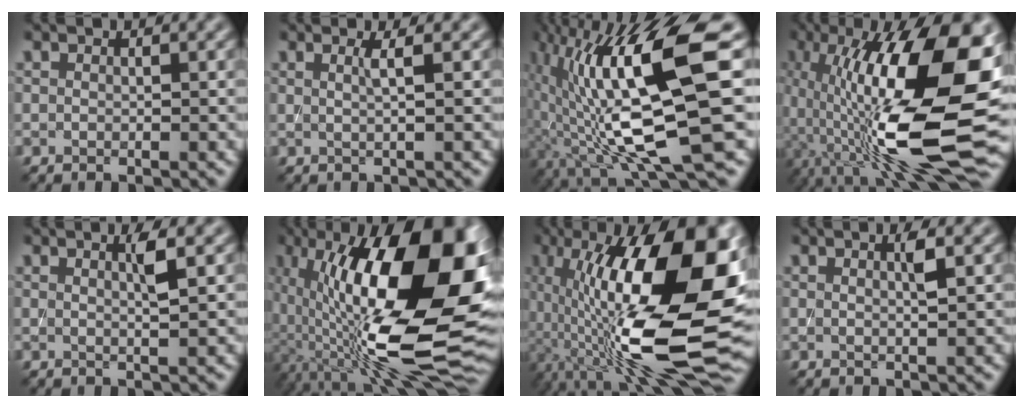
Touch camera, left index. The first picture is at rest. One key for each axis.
{"total": 1.7, "fx": 0.4, "fy": 0.4, "fz": 1.6, "tx": -0.024, "ty": 0.001, "tz": 0.002}
{"total": 14.5, "fx": 1.0, "fy": 3.2, "fz": 14.1, "tx": -0.253, "ty": -0.002, "tz": 0.027}
{"total": 17.2, "fx": -2.0, "fy": 5.6, "fz": 16.1, "tx": -0.276, "ty": 0.023, "tz": -0.042}
{"total": 2.0, "fx": 0.6, "fy": 0.3, "fz": 1.9, "tx": -0.031, "ty": -0.002, "tz": 0.007}
{"total": 18.7, "fx": 0.9, "fy": 7.7, "fz": 17.1, "tx": -0.276, "ty": 0.003, "tz": 0.012}
{"total": 17.5, "fx": -0.6, "fy": 6.4, "fz": 16.3, "tx": -0.268, "ty": 0.010, "tz": -0.016}
{"total": 1.6, "fx": 0.5, "fy": 0.2, "fz": 1.5, "tx": -0.026, "ty": -0.001, "tz": 0.004}